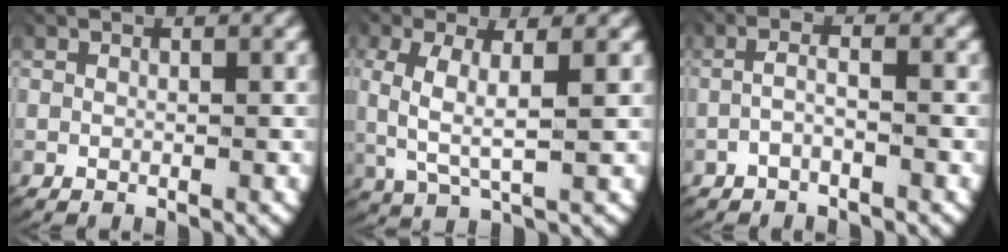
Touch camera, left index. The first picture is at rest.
{"total": 4.4, "force": [0.6, 1.9, 3.9], "torque": [-0.091, -0.013, 0.022]}
{"total": 1.9, "force": [-0.9, 0.5, 1.6], "torque": [-0.039, -0.004, -0.016]}